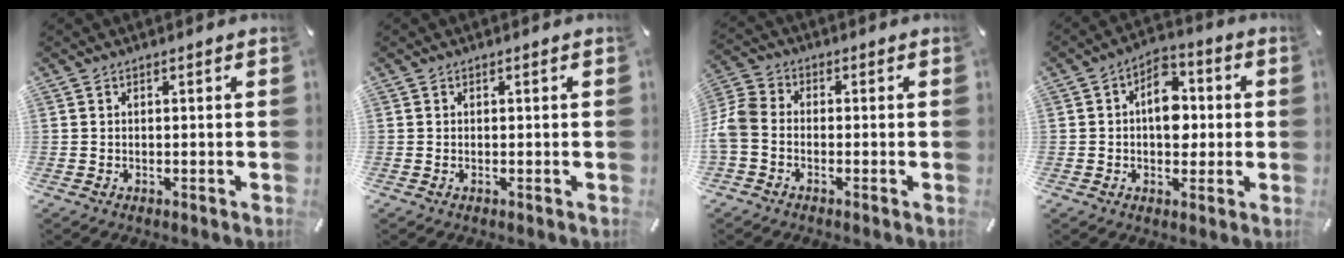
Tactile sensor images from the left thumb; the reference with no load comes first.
{"total": 0.0}
{"total": 5.9, "force": [-1.8, 4.2, 3.8], "torque": [-0.087, 0.013, -0.032]}
{"total": 9.3, "force": [0.1, 6.7, 6.5], "torque": [-0.075, 0.006, -0.002]}